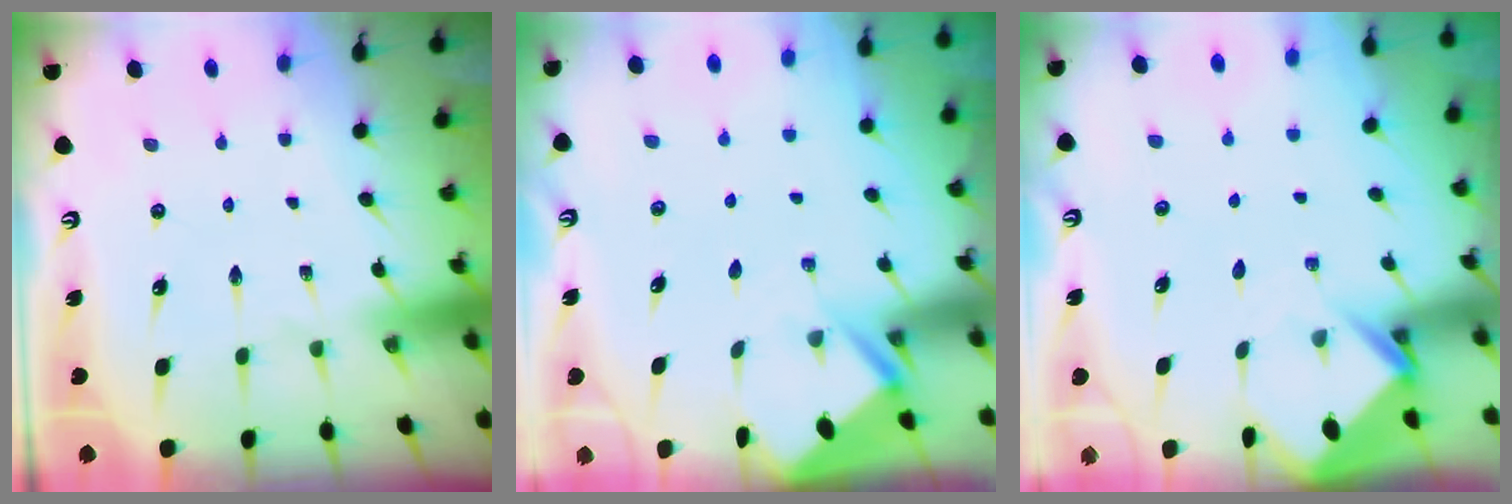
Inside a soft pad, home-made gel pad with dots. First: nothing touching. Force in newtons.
{"total": 2.9, "press": 2.9, "slide": 0.3}
{"total": 3.9, "press": 3.9, "slide": 0.1}